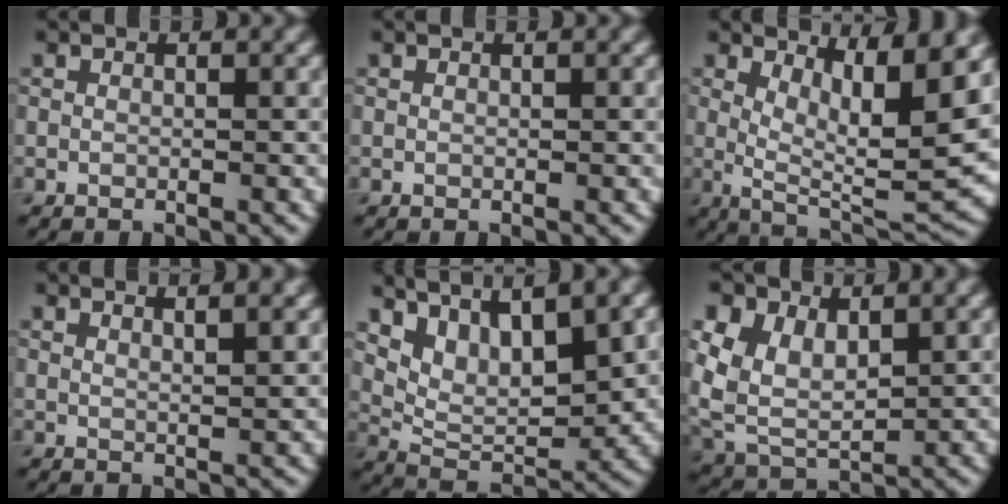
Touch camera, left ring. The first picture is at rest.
{"total": 0.0}
{"total": 8.5, "force": [2.7, 2.4, 7.7], "torque": [-0.116, -0.018, 0.051]}
{"total": 3.1, "force": [2.1, 1.0, 1.9], "torque": [-0.002, 0.016, 0.007]}
{"total": 7.1, "force": [4.0, 2.9, 5.1], "torque": [-0.089, -0.003, 0.078]}
{"total": 8.0, "force": [2.5, 5.5, 5.3], "torque": [-0.127, -0.003, 0.051]}